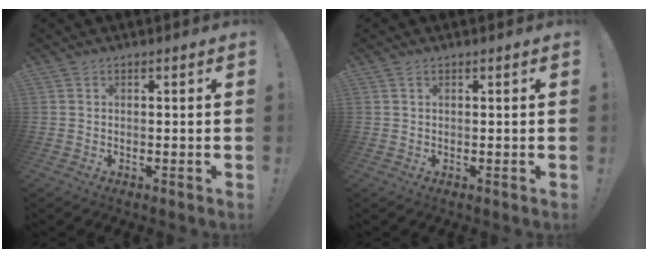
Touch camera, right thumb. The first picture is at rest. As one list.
[{"total": 0.5, "force": [0.2, 0.0, 0.5], "torque": [-0.015, 0.003, 0.005]}]